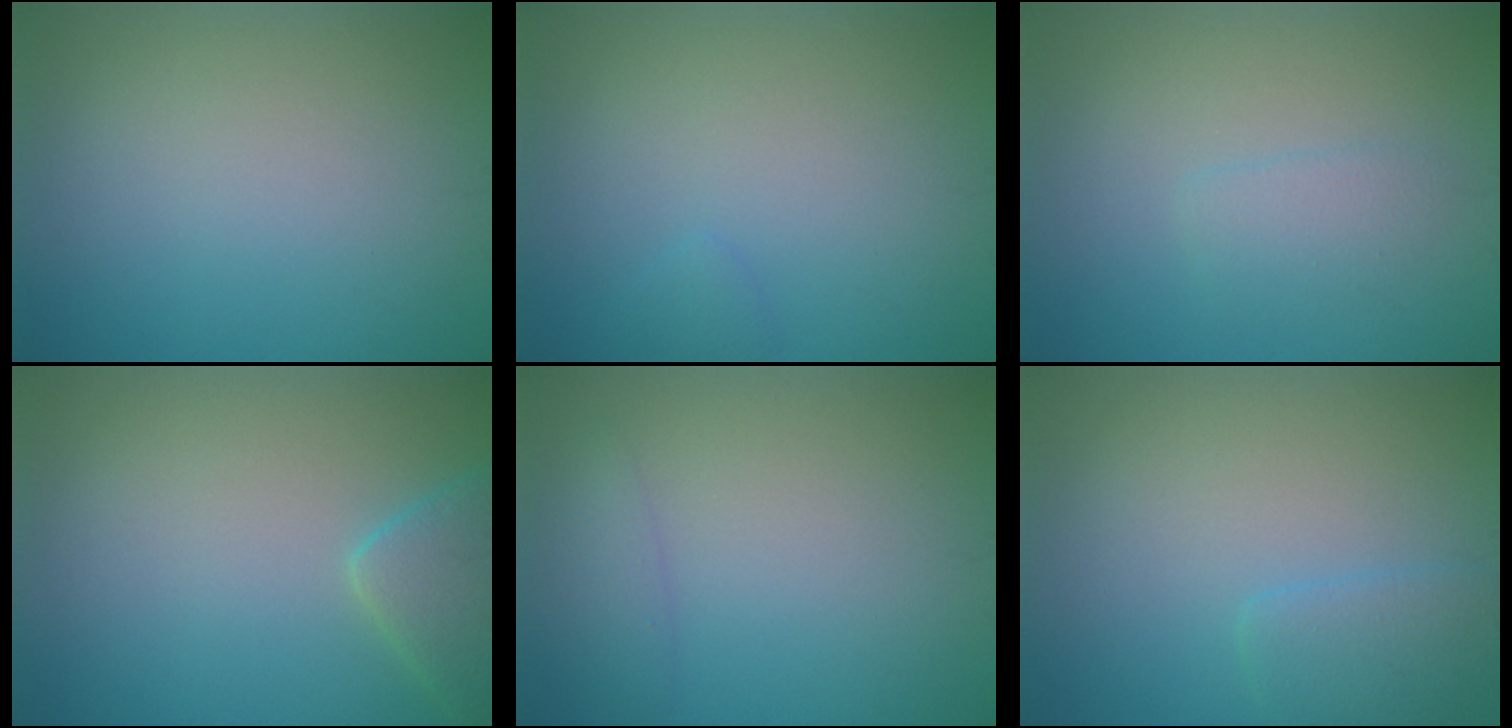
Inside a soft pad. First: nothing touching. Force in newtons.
{"total": 0.7, "press": 0.7, "slide": 0.0}
{"total": 1.6, "press": 1.6, "slide": 0.1}
{"total": 3.2, "press": 3.2, "slide": 0.2}
{"total": 1.5, "press": 1.5, "slide": 0.0}
{"total": 2.4, "press": 2.3, "slide": 0.2}